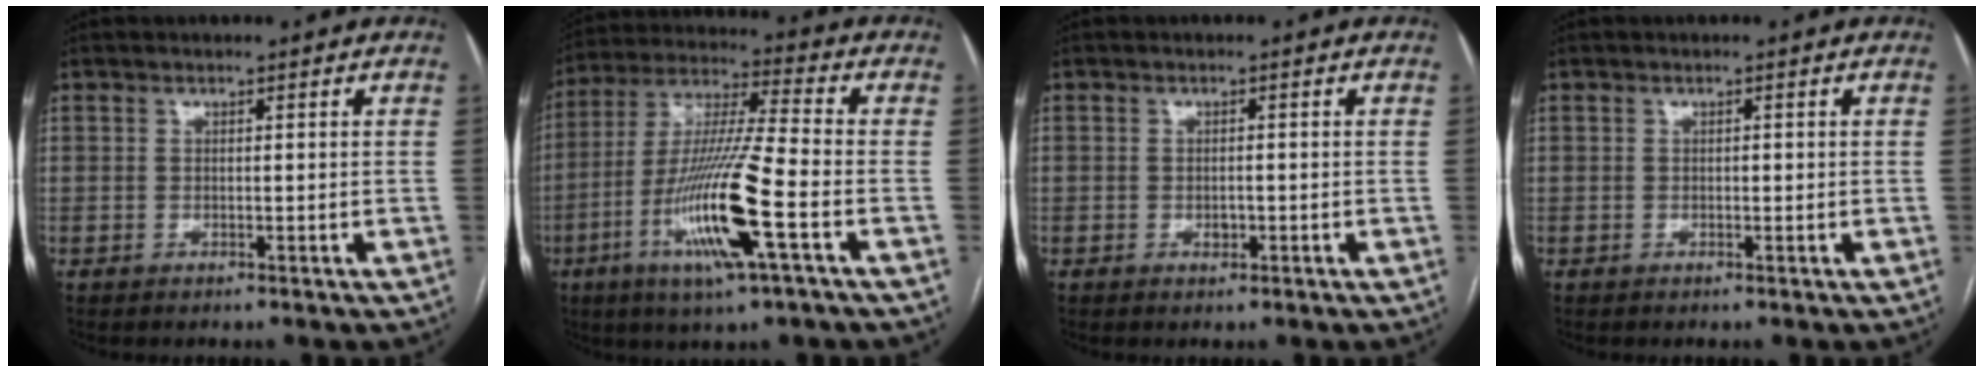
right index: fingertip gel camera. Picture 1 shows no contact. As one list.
[{"total": 16.5, "force": [-5.9, 0.4, 15.5], "torque": [-0.313, -0.018, -0.111]}, {"total": 1.2, "force": [-0.3, 0.8, 0.9], "torque": [-0.015, 0.000, -0.003]}, {"total": 0.5, "force": [0.0, 0.3, 0.4], "torque": [-0.005, 0.000, 0.000]}]